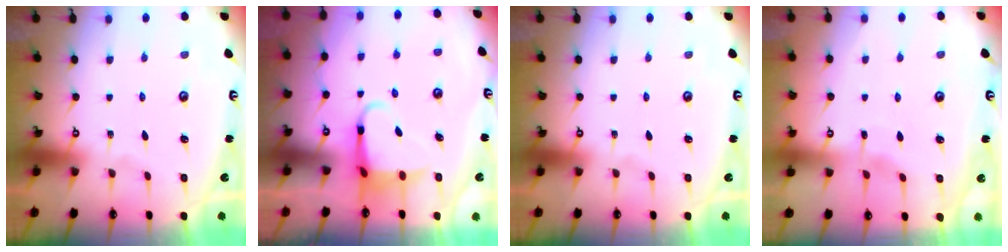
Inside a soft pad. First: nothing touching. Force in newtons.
{"total": 5.2, "press": 5.1, "slide": 0.7}
{"total": 0.0}
{"total": 3.3, "press": 3.2, "slide": 0.5}